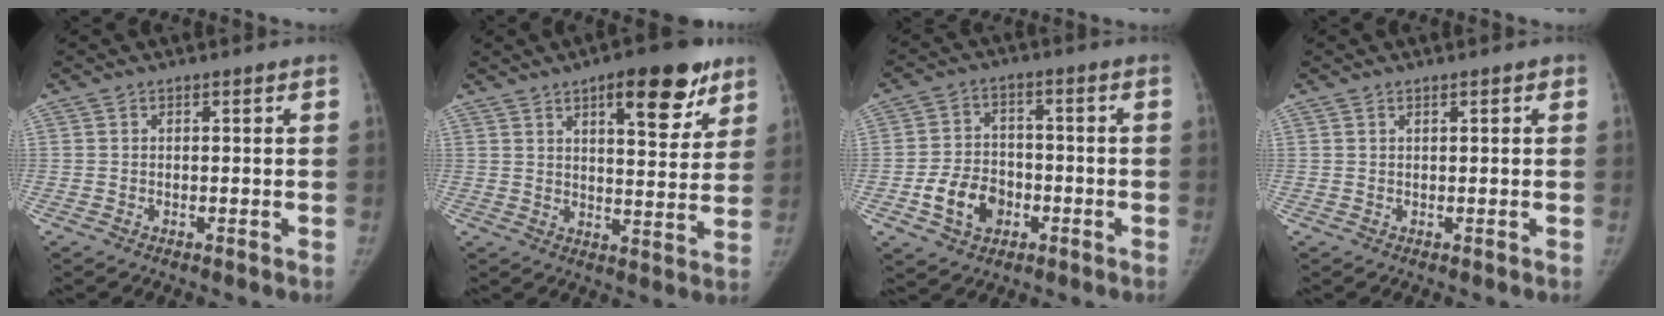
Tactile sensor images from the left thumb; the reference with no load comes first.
{"total": 14.2, "force": [8.2, 5.1, 10.4], "torque": [-0.104, -0.033, 0.113]}
{"total": 9.4, "force": [-3.5, 7.2, 4.9], "torque": [-0.062, 0.020, -0.060]}
{"total": 1.0, "force": [0.6, 0.3, 0.7], "torque": [-0.010, 0.000, 0.007]}